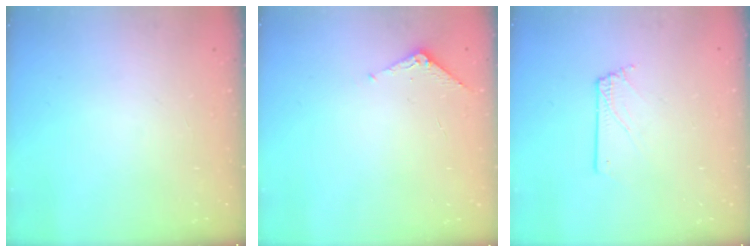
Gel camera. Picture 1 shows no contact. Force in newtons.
{"total": 6.2, "press": 6.1, "slide": 0.6}
{"total": 1.3, "press": 1.3, "slide": 0.1}